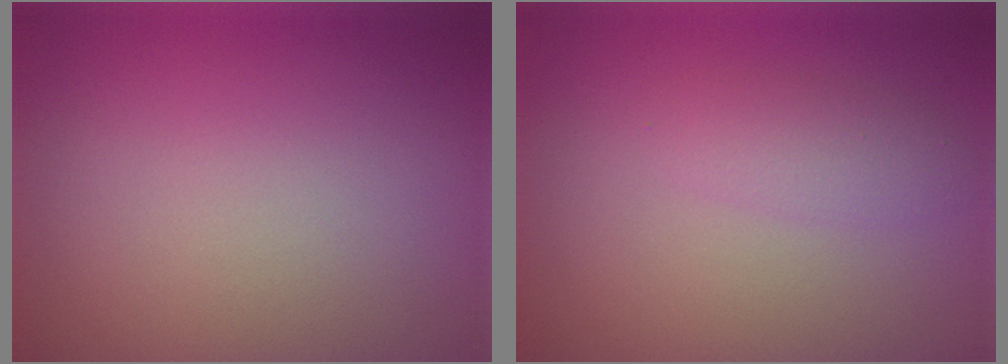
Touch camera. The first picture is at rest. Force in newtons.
{"total": 1.8, "press": 1.8, "slide": 0.0}